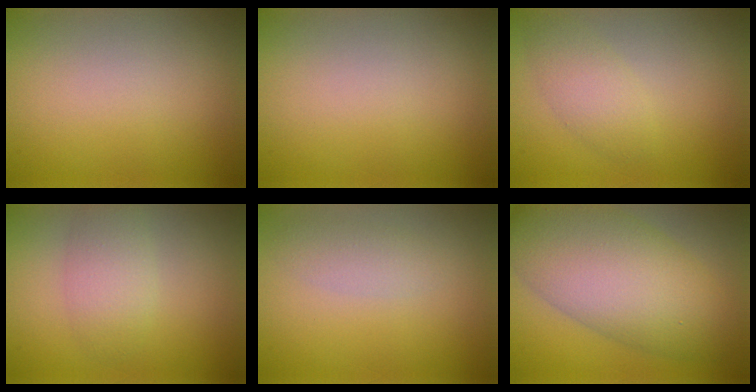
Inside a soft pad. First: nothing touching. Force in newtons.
{"total": 0.0}
{"total": 2.5, "press": 2.5, "slide": 0.1}
{"total": 2.8, "press": 2.8, "slide": 0.1}
{"total": 1.8, "press": 1.8, "slide": 0.1}
{"total": 10.4, "press": 10.4, "slide": 0.2}